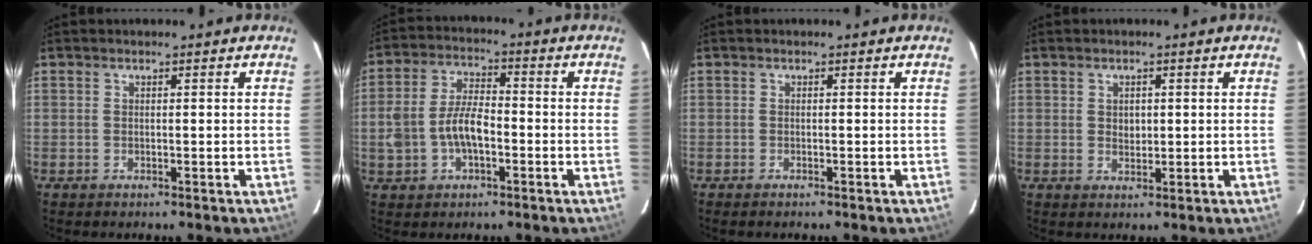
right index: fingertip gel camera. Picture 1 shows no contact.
{"total": 8.9, "force": [-2.2, 4.9, 7.1], "torque": [-0.146, 0.013, -0.033]}
{"total": 0.7, "force": [-0.6, 0.1, 0.3], "torque": [-0.006, -0.002, -0.012]}
{"total": 2.2, "force": [0.3, 1.8, 1.2], "torque": [-0.017, 0.004, 0.007]}